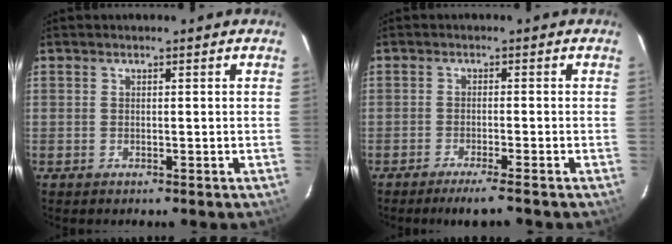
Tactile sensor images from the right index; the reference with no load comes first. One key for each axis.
{"total": 3.9, "fx": -3.2, "fy": -0.7, "fz": 2.1, "tx": -0.049, "ty": -0.007, "tz": -0.057}